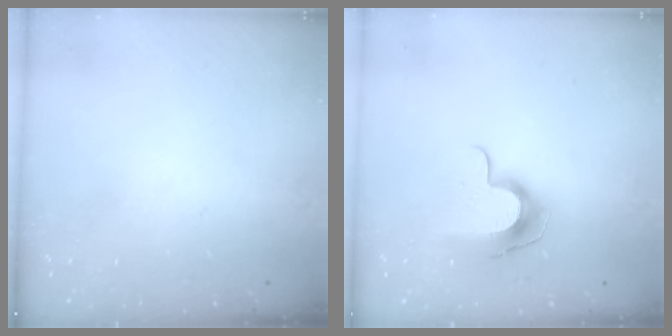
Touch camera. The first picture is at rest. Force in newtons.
{"total": 10.2, "press": 10.2, "slide": 0.6}